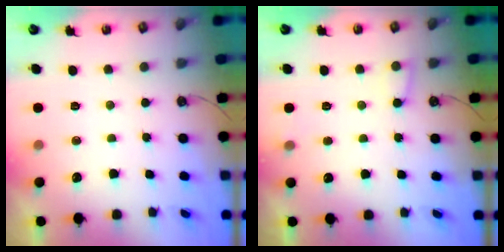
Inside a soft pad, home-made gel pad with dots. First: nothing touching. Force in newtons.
{"total": 6.5, "press": 6.5, "slide": 0.5}